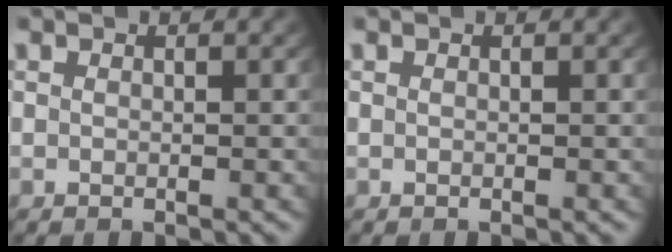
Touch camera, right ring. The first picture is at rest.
{"total": 0.0}